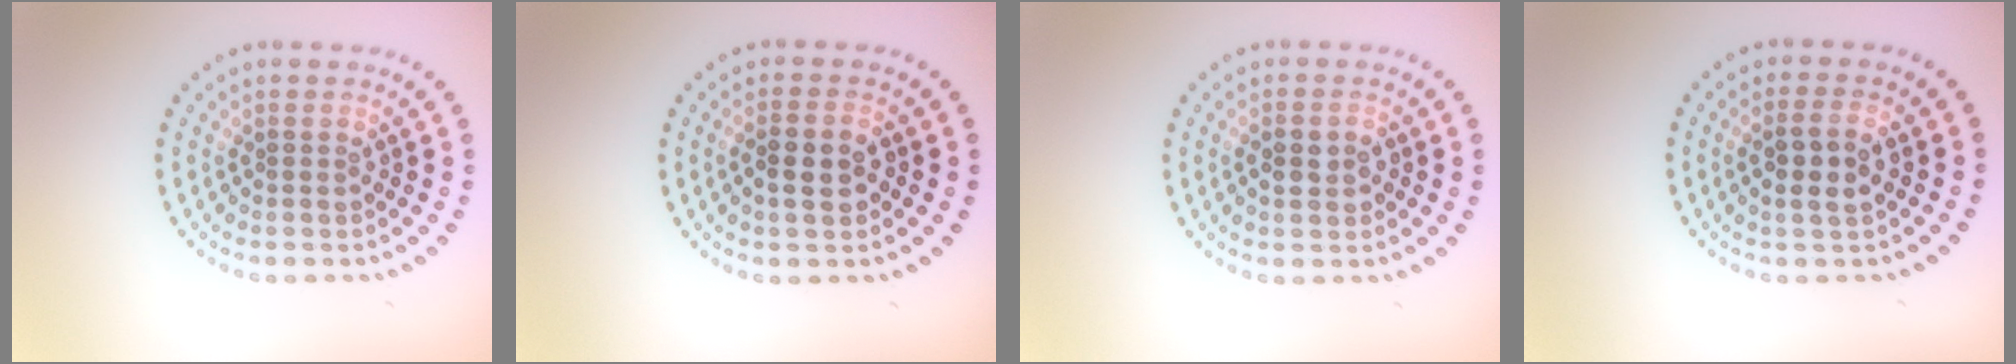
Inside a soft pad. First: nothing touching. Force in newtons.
{"total": 2.8, "press": 2.7, "slide": 0.6}
{"total": 2.2, "press": 2.2, "slide": 0.3}
{"total": 2.7, "press": 2.6, "slide": 0.7}